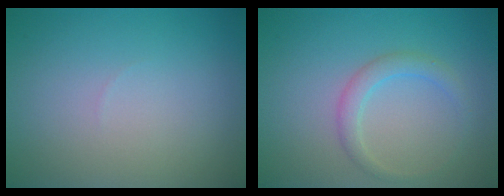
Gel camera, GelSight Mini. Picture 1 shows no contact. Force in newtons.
{"total": 2.0, "press": 2.0, "slide": 0.2}